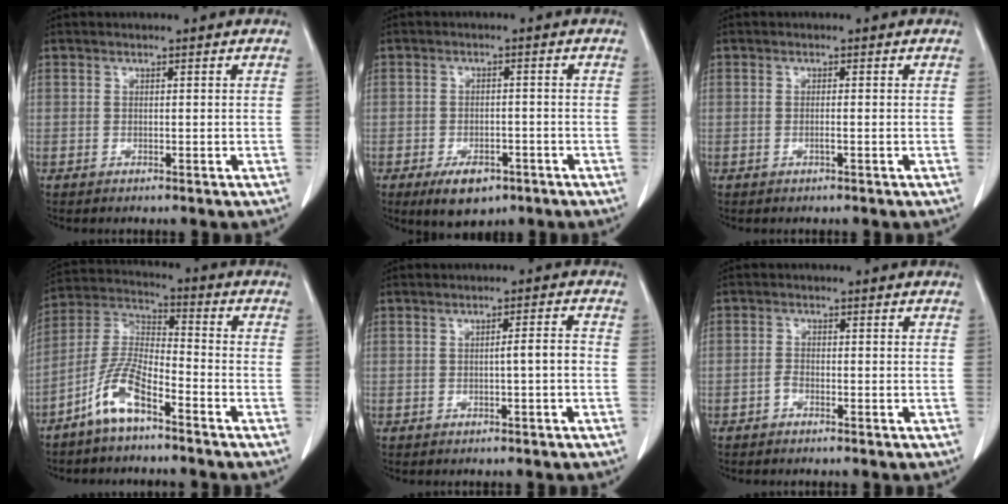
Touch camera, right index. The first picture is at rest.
{"total": 5.8, "force": [-3.6, 3.0, 3.4], "torque": [-0.056, -0.001, -0.049]}
{"total": 0.7, "force": [-0.3, -0.2, 0.7], "torque": [-0.013, -0.001, -0.004]}
{"total": 9.0, "force": [-5.7, 2.0, 6.6], "torque": [-0.149, -0.002, -0.118]}
{"total": 2.3, "force": [-0.5, 0.0, 2.3], "torque": [-0.032, 0.003, -0.008]}
{"total": 1.0, "force": [-0.7, 0.3, 0.6], "torque": [-0.009, 0.003, -0.012]}